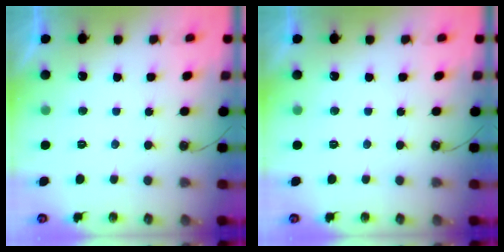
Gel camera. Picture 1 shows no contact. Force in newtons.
{"total": 0.0}